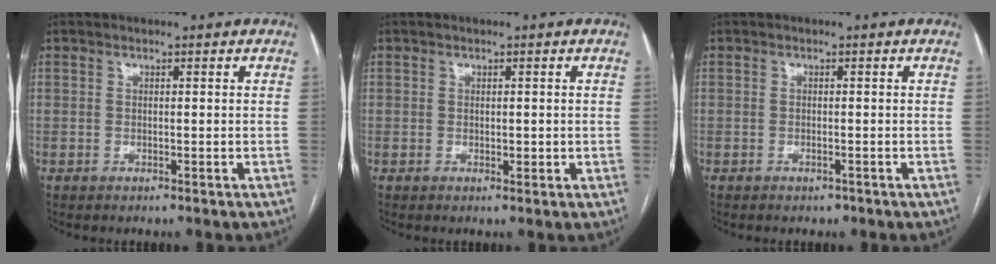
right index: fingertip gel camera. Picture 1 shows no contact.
{"total": 1.3, "force": [0.0, 0.9, 0.9], "torque": [-0.011, 0.001, 0.002]}
{"total": 0.8, "force": [-0.6, 0.4, 0.3], "torque": [-0.008, -0.001, -0.005]}